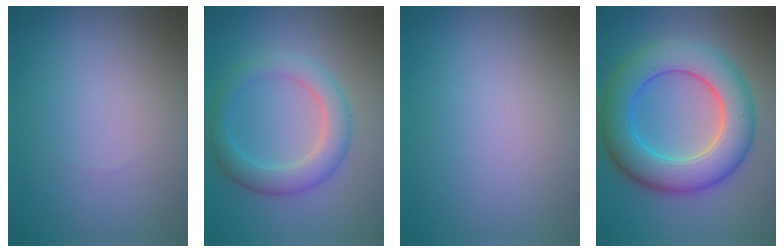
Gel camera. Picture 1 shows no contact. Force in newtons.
{"total": 4.0, "press": 4.0, "slide": 0.1}
{"total": 0.0}
{"total": 8.8, "press": 8.8, "slide": 0.1}